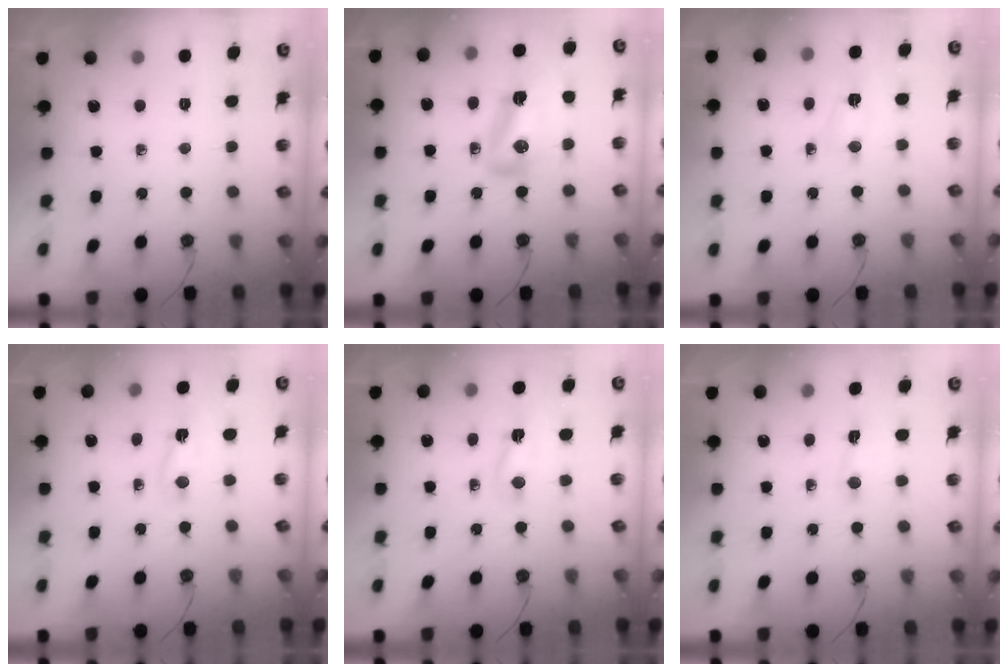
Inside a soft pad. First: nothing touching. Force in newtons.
{"total": 10.1, "press": 9.9, "slide": 2.2}
{"total": 2.2, "press": 2.2, "slide": 0.5}
{"total": 2.4, "press": 2.3, "slide": 0.4}
{"total": 2.6, "press": 2.6, "slide": 0.6}
{"total": 3.6, "press": 3.6, "slide": 0.5}